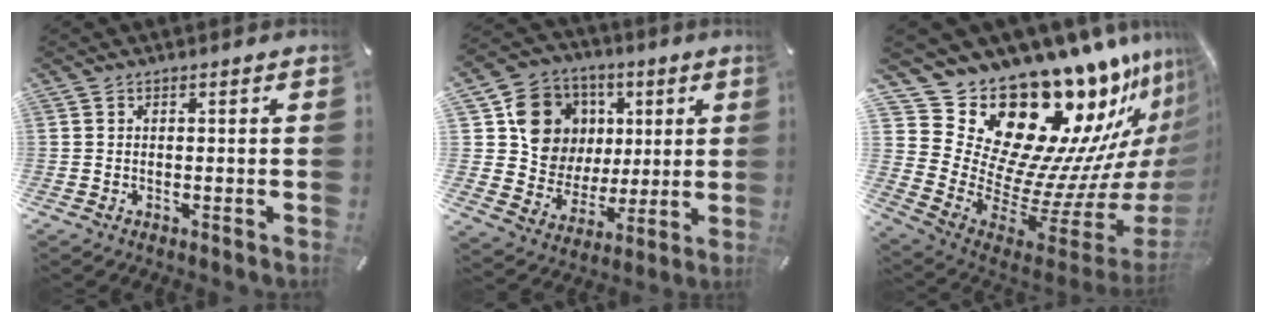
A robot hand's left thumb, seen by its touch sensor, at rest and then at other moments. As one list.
[{"total": 15.6, "force": [4.9, 14.1, 4.7], "torque": [-0.066, -0.024, 0.104]}, {"total": 26.4, "force": [18.0, 14.0, 13.4], "torque": [-0.196, -0.218, 0.366]}]